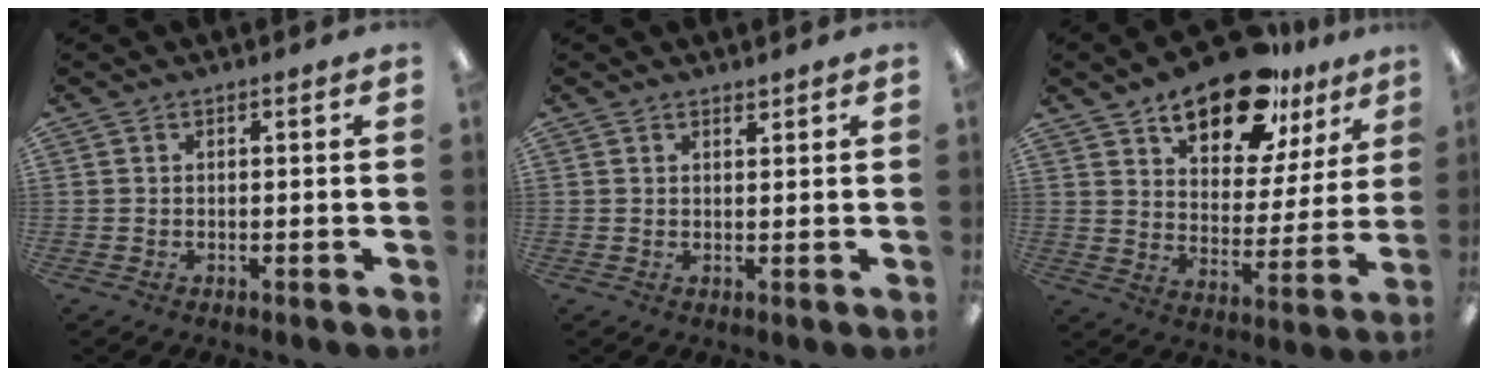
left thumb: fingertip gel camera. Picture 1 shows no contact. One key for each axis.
{"total": 1.3, "fx": 1.2, "fy": 0.4, "fz": 0.4, "tx": -0.009, "ty": -0.001, "tz": 0.023}
{"total": 17.9, "fx": 13.0, "fy": 8.0, "fz": 9.5, "tx": -0.145, "ty": -0.072, "tz": 0.223}